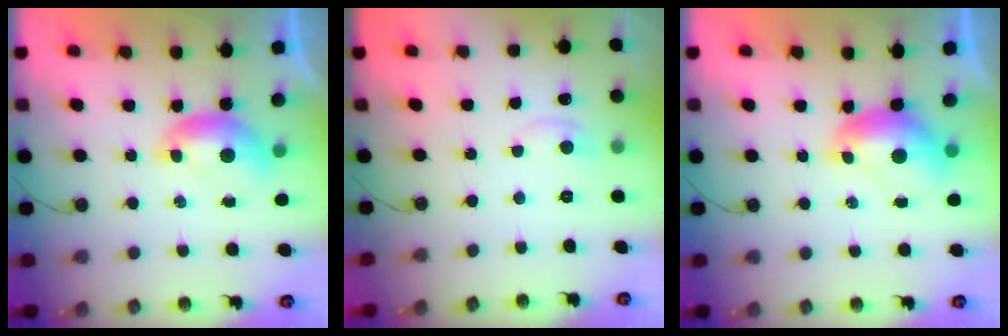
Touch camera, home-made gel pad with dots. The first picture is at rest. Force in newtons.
{"total": 0.7, "press": 0.3, "slide": 0.7}
{"total": 1.2, "press": 1.1, "slide": 0.6}